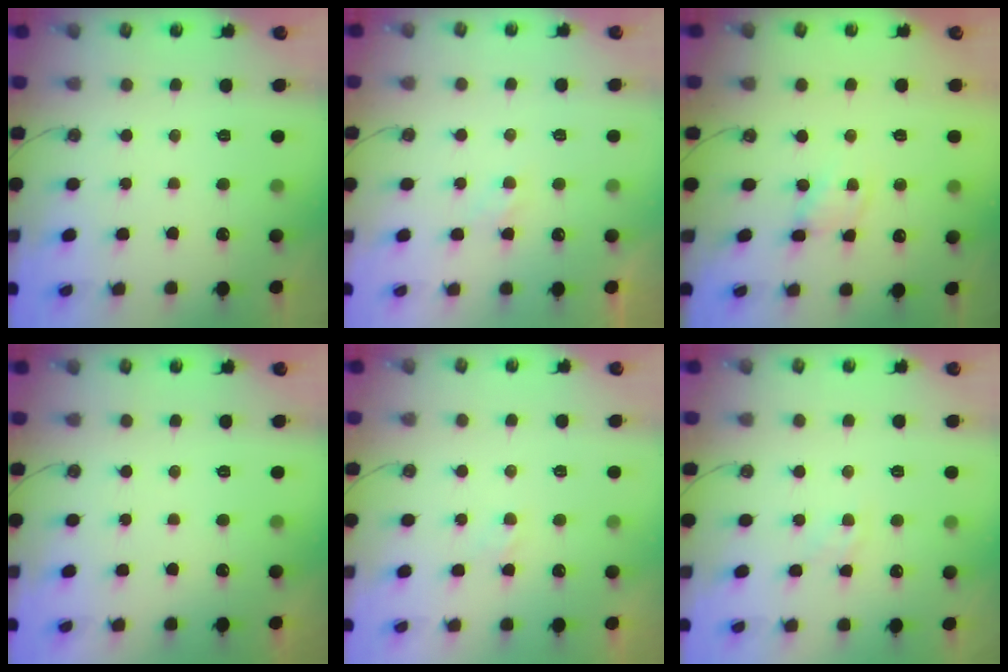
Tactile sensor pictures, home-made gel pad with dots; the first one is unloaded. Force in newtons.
{"total": 2.9, "press": 2.9, "slide": 0.4}
{"total": 2.1, "press": 2.1, "slide": 0.3}
{"total": 0.0}
{"total": 2.7, "press": 2.6, "slide": 0.4}
{"total": 5.3, "press": 5.3, "slide": 0.7}